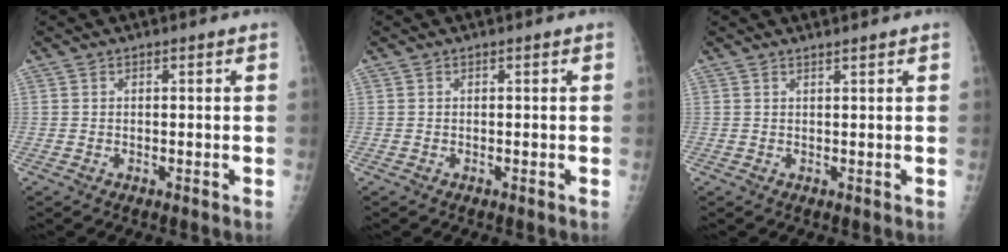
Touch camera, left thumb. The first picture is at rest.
{"total": 0.0}
{"total": 1.0, "force": [0.9, -0.2, 0.4], "torque": [-0.008, -0.008, 0.017]}